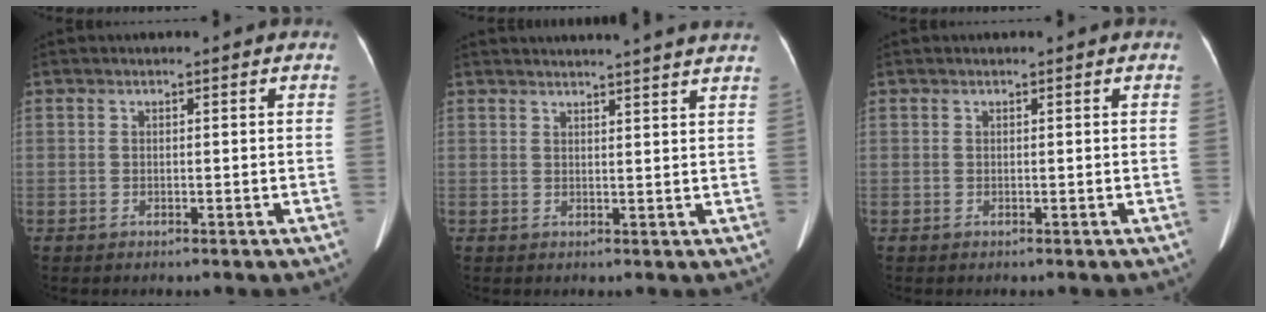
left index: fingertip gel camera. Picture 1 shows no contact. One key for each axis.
{"total": 13.1, "fx": 12.2, "fy": -0.4, "fz": 4.8, "tx": -0.071, "ty": -0.001, "tz": 0.137}
{"total": 0.0}